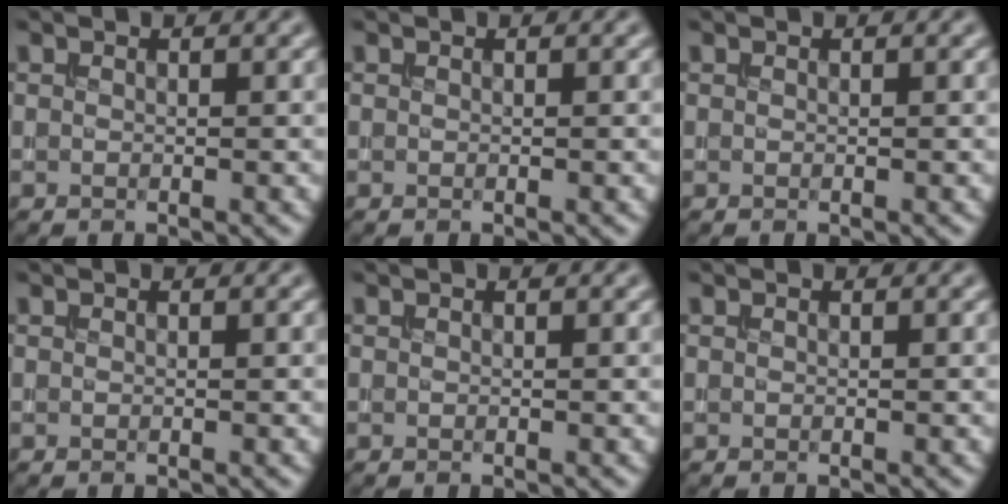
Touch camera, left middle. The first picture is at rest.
{"total": 0.0}
{"total": 0.0}
{"total": 0.0}
{"total": 0.0}
{"total": 0.0}